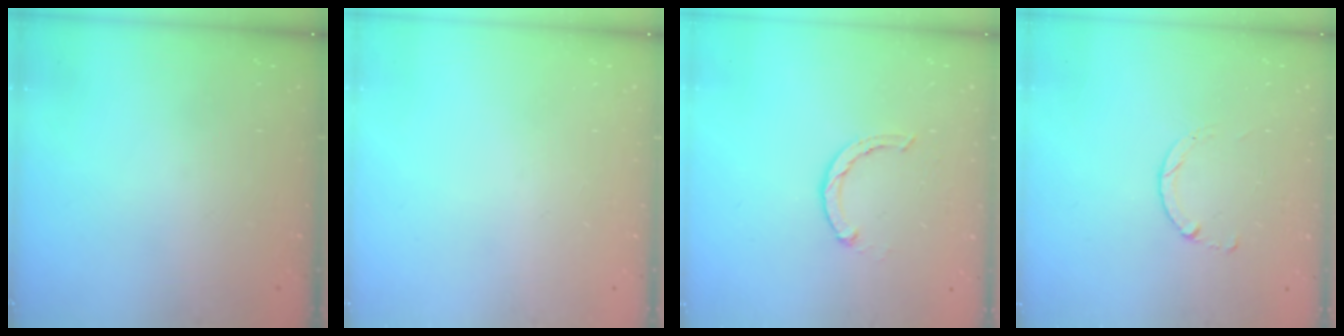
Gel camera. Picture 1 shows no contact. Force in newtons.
{"total": 0.0}
{"total": 2.4, "press": 2.4, "slide": 0.4}
{"total": 1.8, "press": 1.8, "slide": 0.2}